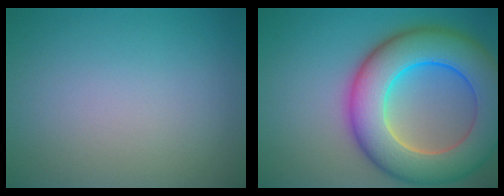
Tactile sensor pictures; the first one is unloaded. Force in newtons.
{"total": 11.9, "press": 11.9, "slide": 0.5}